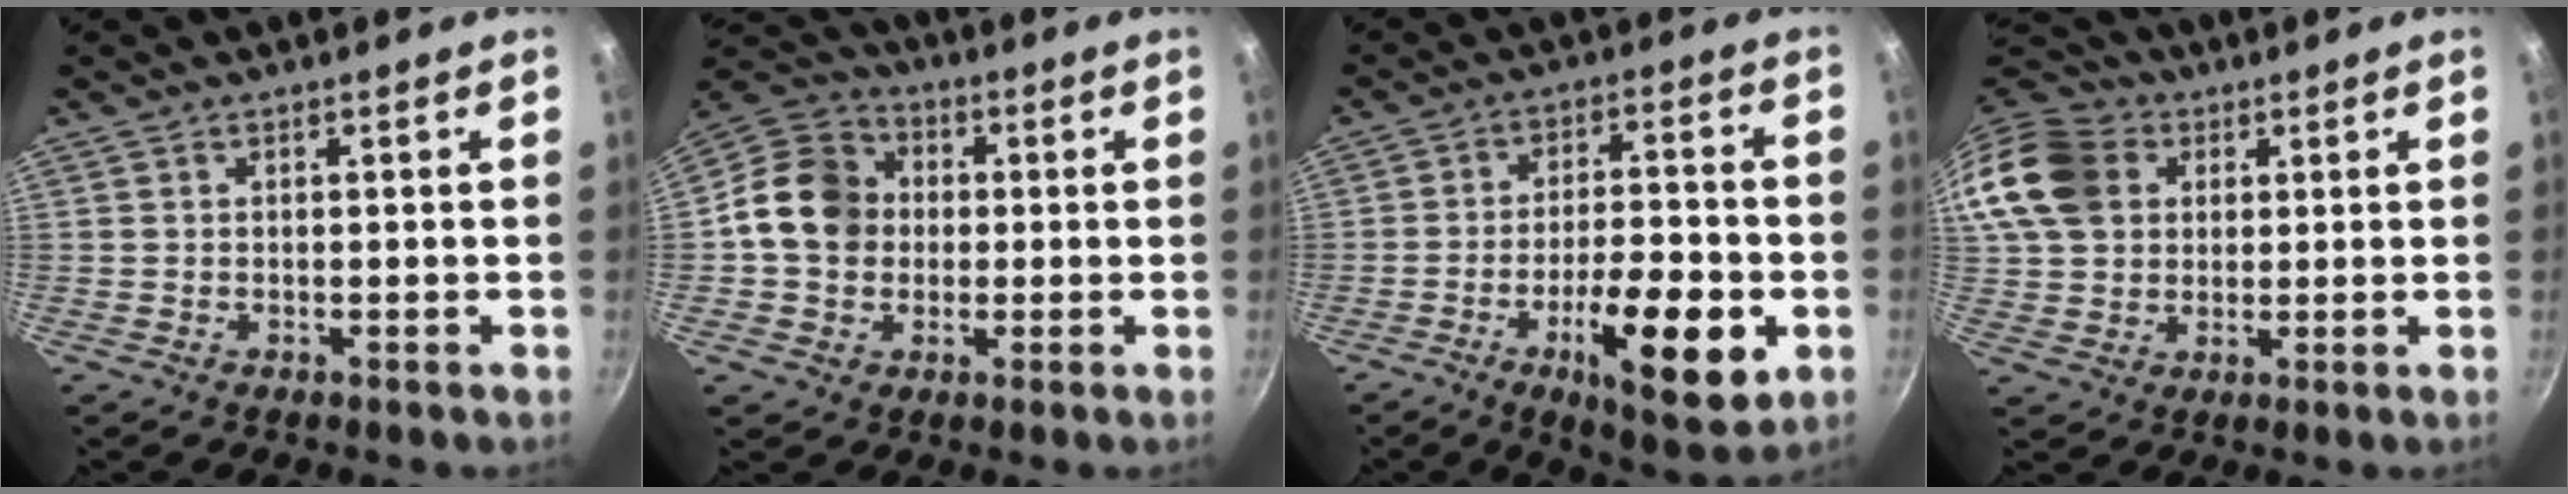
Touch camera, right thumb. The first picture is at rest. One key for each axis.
{"total": 12.5, "fx": 0.1, "fy": 10.8, "fz": 6.4, "tx": -0.084, "ty": 0.025, "tz": -0.018}
{"total": 16.5, "fx": -5.6, "fy": 5.6, "fz": 14.5, "tx": -0.208, "ty": 0.017, "tz": -0.084}
{"total": 18.6, "fx": 5.7, "fy": 14.8, "fz": 9.7, "tx": -0.214, "ty": 0.023, "tz": 0.100}